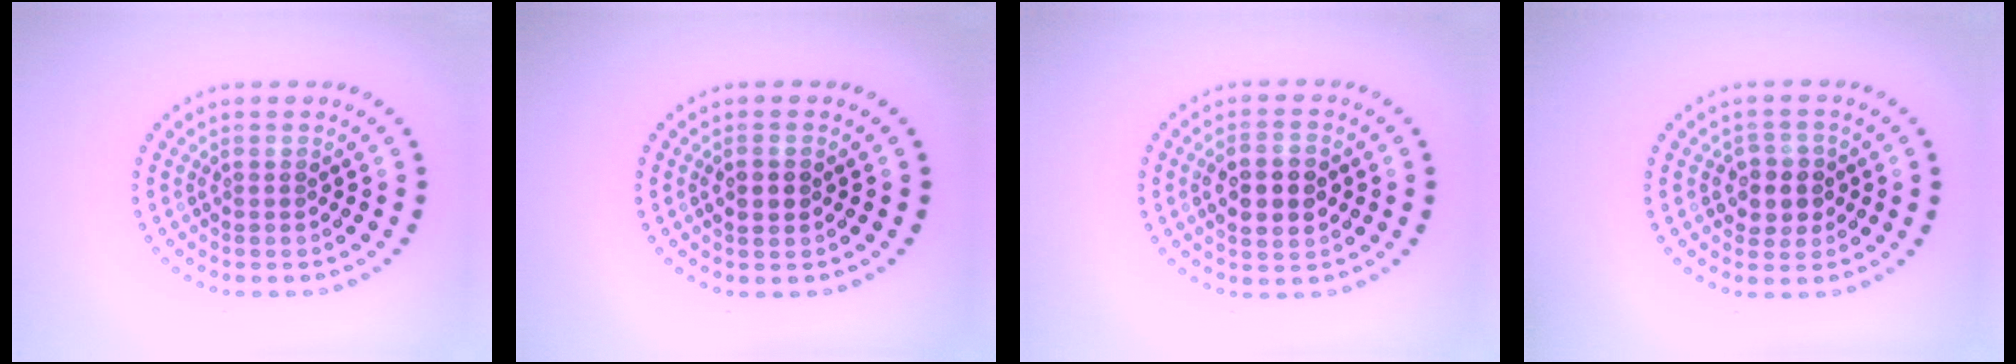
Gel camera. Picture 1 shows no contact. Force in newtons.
{"total": 2.0, "press": 2.0, "slide": 0.2}
{"total": 4.5, "press": 4.5, "slide": 0.3}
{"total": 2.8, "press": 2.6, "slide": 0.9}